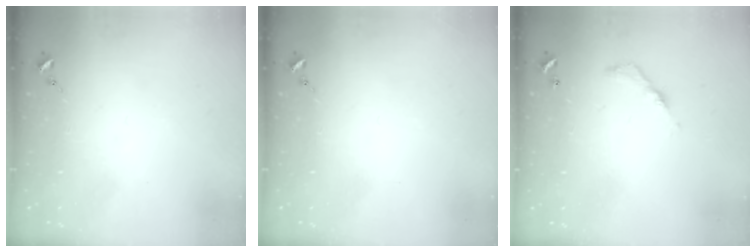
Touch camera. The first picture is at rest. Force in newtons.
{"total": 0.0}
{"total": 4.9, "press": 4.9, "slide": 0.4}